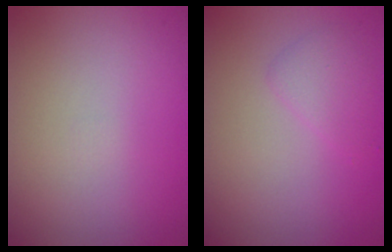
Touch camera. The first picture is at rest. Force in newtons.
{"total": 1.6, "press": 1.6, "slide": 0.0}